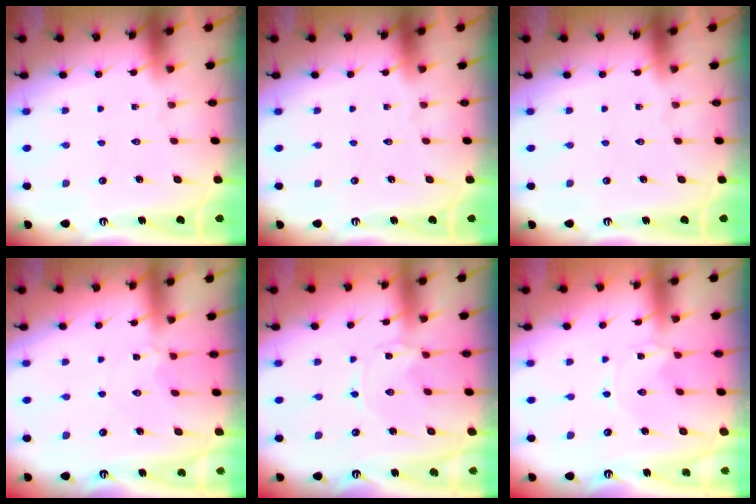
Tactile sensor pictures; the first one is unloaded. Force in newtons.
{"total": 0.0}
{"total": 0.0}
{"total": 3.7, "press": 3.7, "slide": 0.5}
{"total": 0.0}
{"total": 0.0}